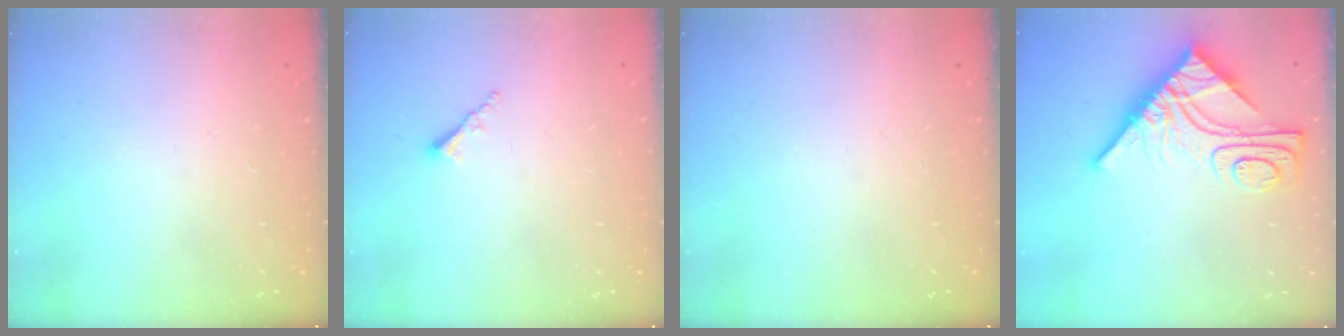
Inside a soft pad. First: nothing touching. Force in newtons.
{"total": 1.7, "press": 1.7, "slide": 0.2}
{"total": 0.0}
{"total": 14.7, "press": 14.6, "slide": 1.7}